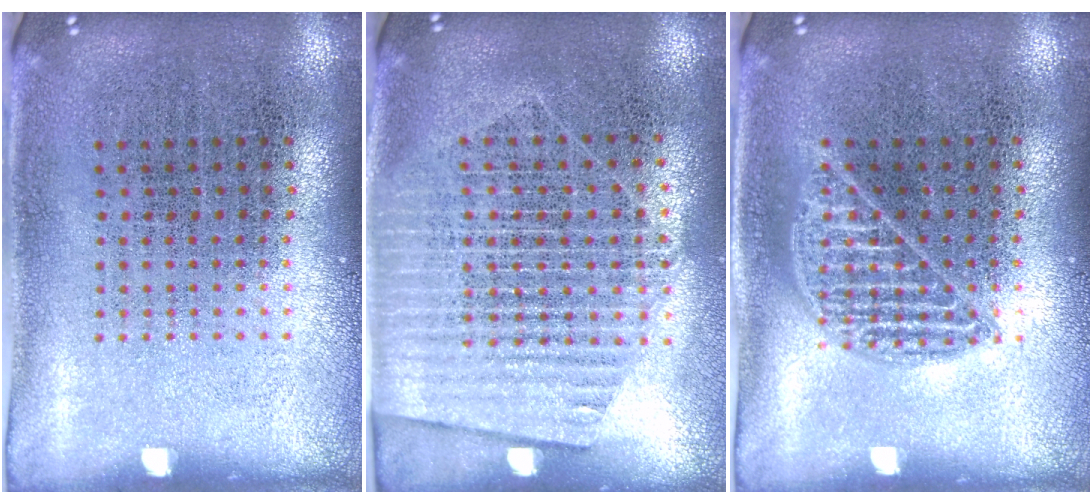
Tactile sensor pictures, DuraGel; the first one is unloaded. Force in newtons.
{"total": 1.6, "press": 1.4, "slide": 0.8}
{"total": 0.9, "press": 0.9, "slide": 0.1}